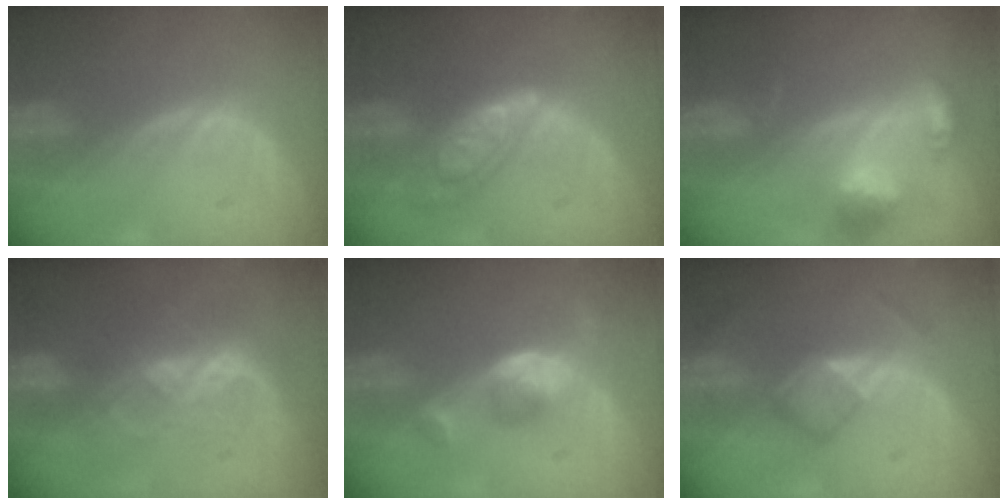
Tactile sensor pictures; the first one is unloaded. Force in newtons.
{"total": 7.1, "press": 7.1, "slide": 0.4}
{"total": 7.0, "press": 6.5, "slide": 2.6}
{"total": 6.8, "press": 6.0, "slide": 3.3}
{"total": 5.5, "press": 5.0, "slide": 2.3}
{"total": 5.0, "press": 4.6, "slide": 1.9}